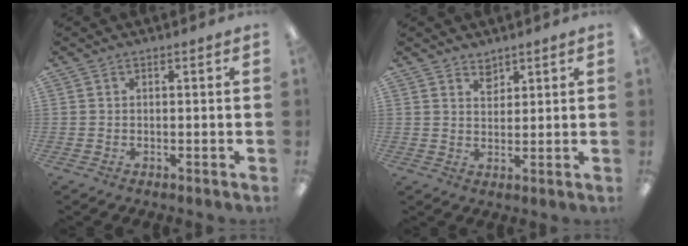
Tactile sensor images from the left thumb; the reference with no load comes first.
{"total": 3.1, "force": [2.6, 1.6, 0.5], "torque": [0.002, -0.014, 0.047]}